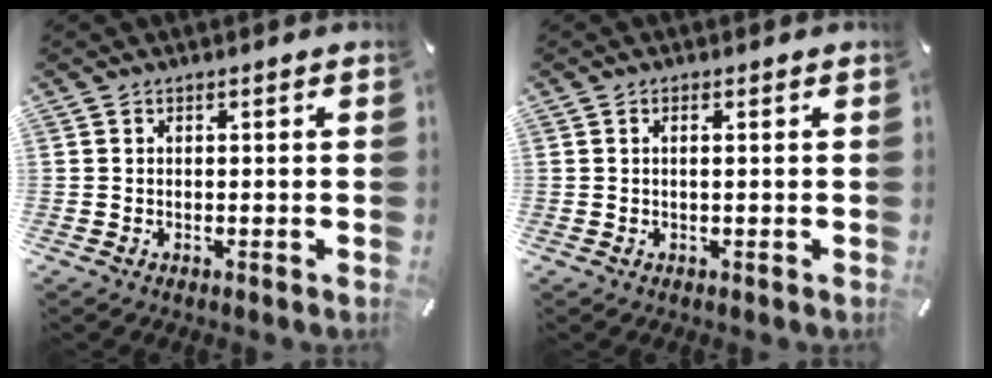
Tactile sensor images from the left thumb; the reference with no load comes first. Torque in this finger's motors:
{"motor_torque": [-0.29, -0.12, 0.05, 0.15, -0.01]}